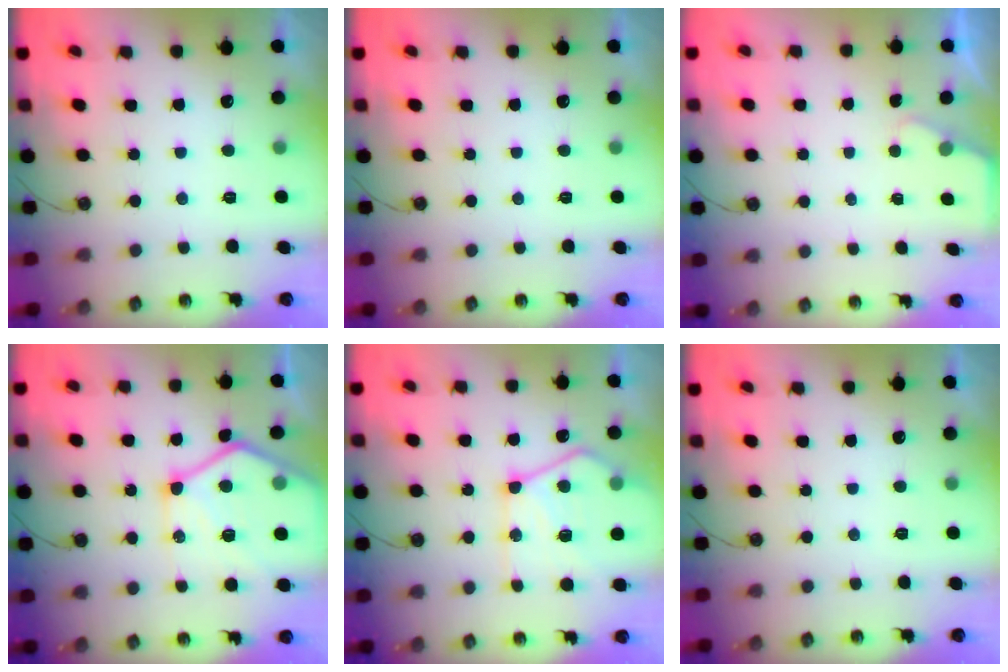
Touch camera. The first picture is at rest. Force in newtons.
{"total": 0.0}
{"total": 1.5, "press": 1.5, "slide": 0.3}
{"total": 19.6, "press": 19.5, "slide": 1.9}
{"total": 17.4, "press": 17.3, "slide": 1.8}
{"total": 0.0}